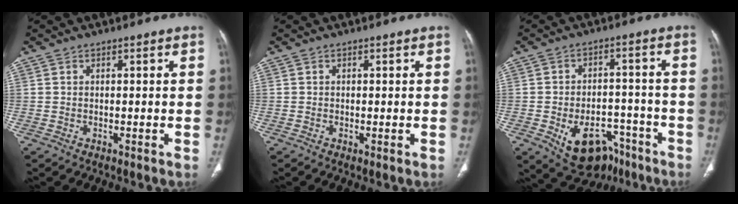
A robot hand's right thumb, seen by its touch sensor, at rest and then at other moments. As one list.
[{"total": 0.5, "force": [-0.1, 0.1, 0.5], "torque": [-0.012, -0.005, -0.004]}, {"total": 13.3, "force": [-7.4, 8.4, 7.1], "torque": [-0.073, 0.044, -0.100]}]